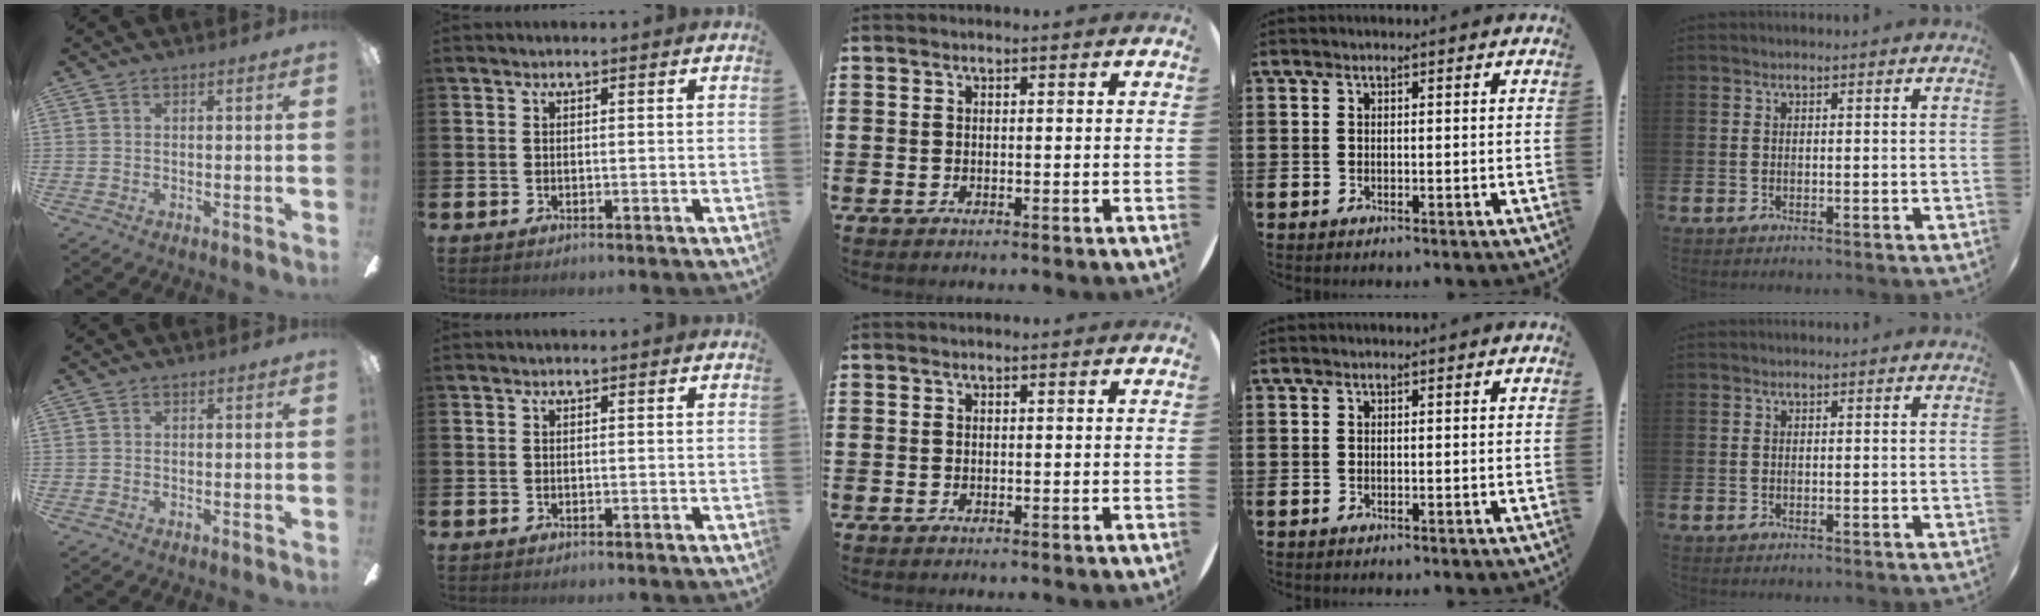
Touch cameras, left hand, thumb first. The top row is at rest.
{}